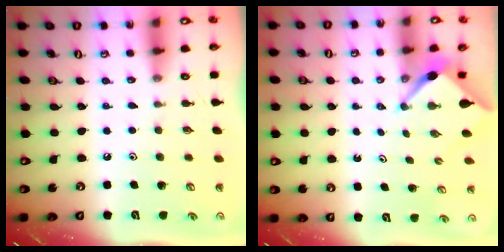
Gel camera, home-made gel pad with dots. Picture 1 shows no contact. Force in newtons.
{"total": 2.5, "press": 2.5, "slide": 0.3}